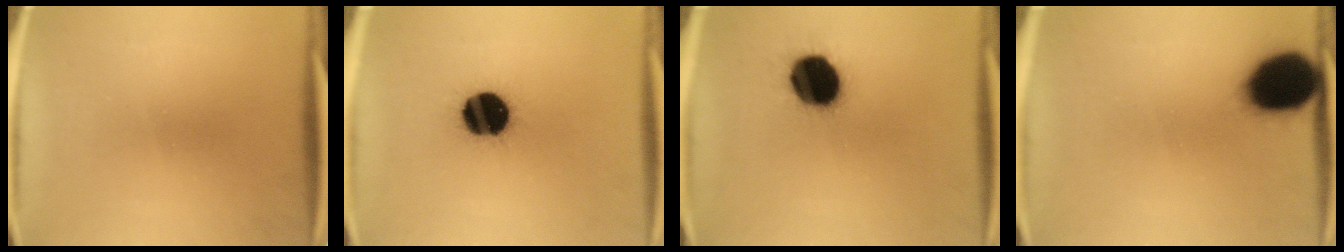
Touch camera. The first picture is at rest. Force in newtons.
{"total": 16.8}
{"total": 15.6}
{"total": 17.2}